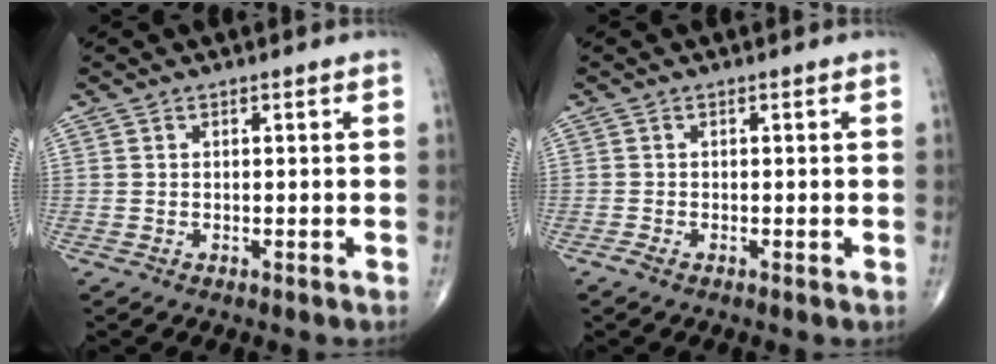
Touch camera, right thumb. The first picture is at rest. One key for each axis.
{"total": 1.0, "fx": -0.6, "fy": 0.3, "fz": 0.8, "tx": -0.021, "ty": -0.003, "tz": -0.018}